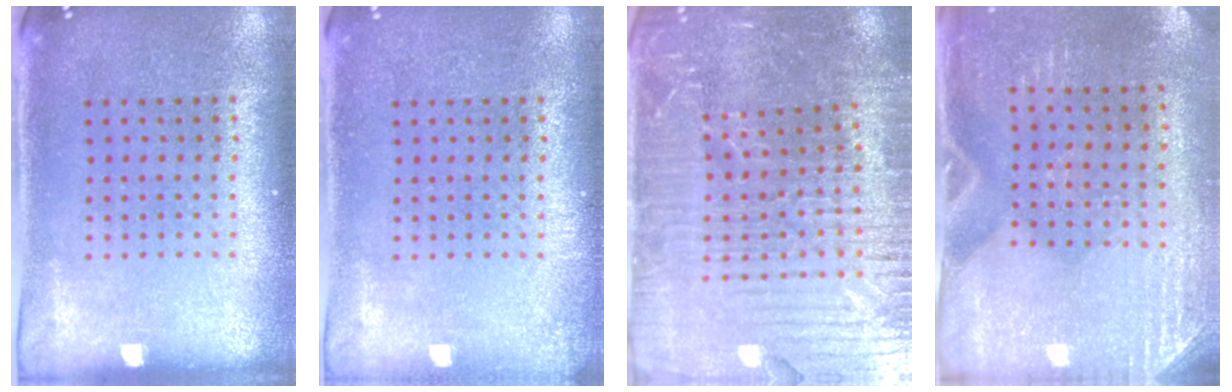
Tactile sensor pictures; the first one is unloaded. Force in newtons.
{"total": 0.9, "press": 0.9, "slide": 0.1}
{"total": 4.4, "press": 4.2, "slide": 1.3}
{"total": 2.9, "press": 2.5, "slide": 1.4}